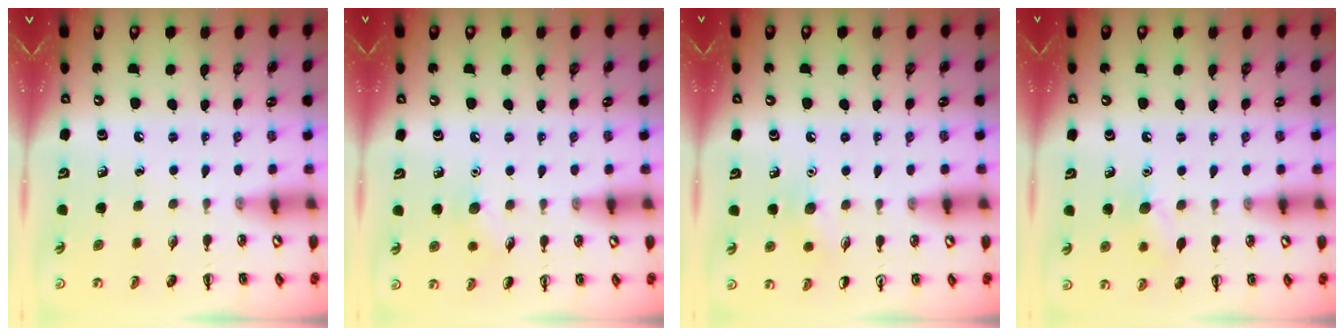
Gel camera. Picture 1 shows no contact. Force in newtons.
{"total": 5.8, "press": 5.6, "slide": 1.6}
{"total": 6.7, "press": 6.4, "slide": 2.1}
{"total": 7.2, "press": 7.1, "slide": 1.3}